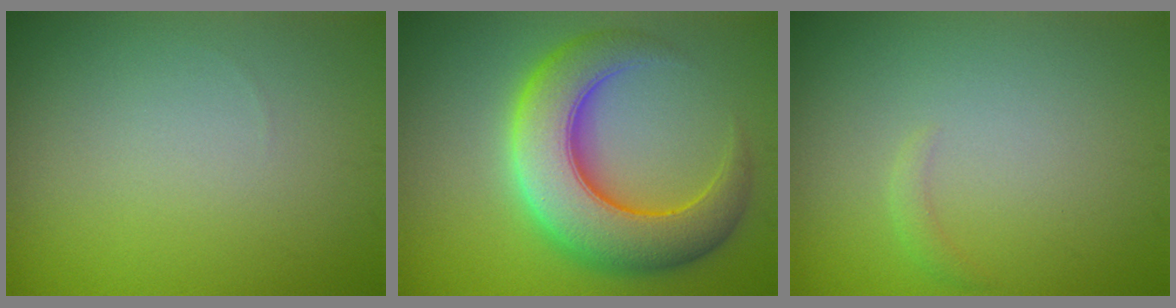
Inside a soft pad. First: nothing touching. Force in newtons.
{"total": 9.6, "press": 9.6, "slide": 0.2}
{"total": 0.8, "press": 0.8, "slide": 0.1}